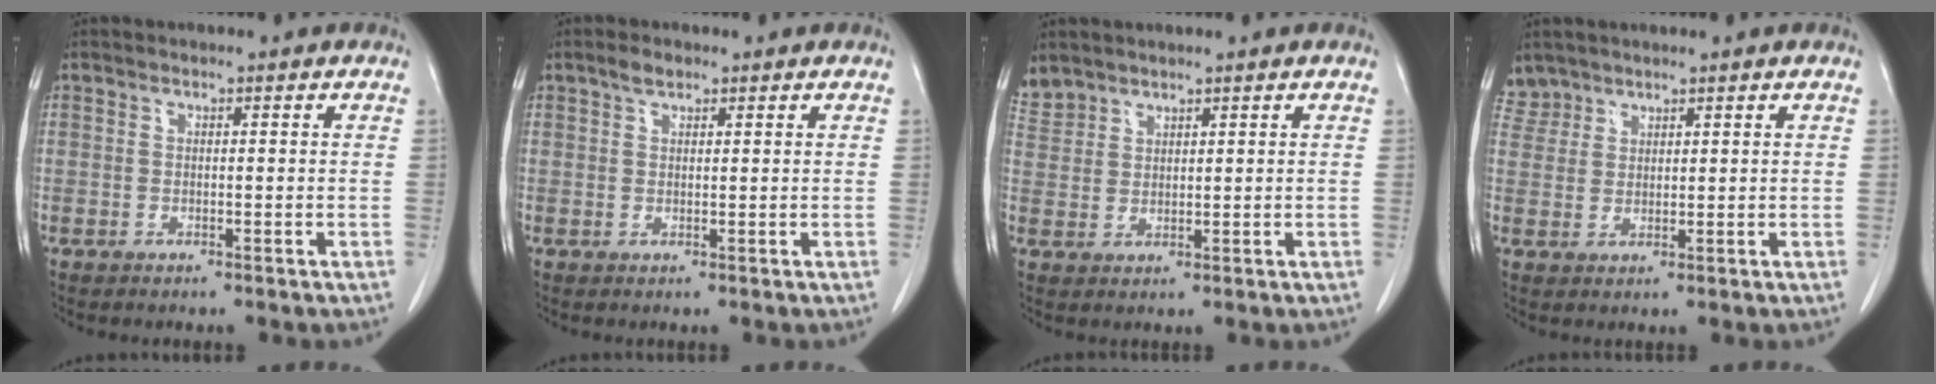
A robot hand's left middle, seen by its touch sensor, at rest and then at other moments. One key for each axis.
{"total": 1.8, "fx": 1.3, "fy": 0.8, "fz": 0.9, "tx": -0.020, "ty": 0.004, "tz": 0.022}
{"total": 3.6, "fx": 3.3, "fy": 1.4, "fz": 0.0, "tx": -0.004, "ty": 0.011, "tz": 0.073}
{"total": 3.2, "fx": 2.7, "fy": 1.5, "fz": -0.5, "tx": 0.016, "ty": 0.008, "tz": 0.056}